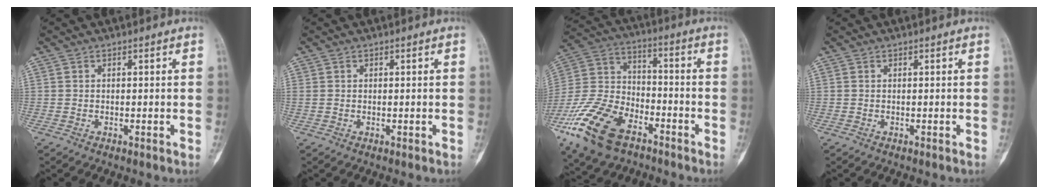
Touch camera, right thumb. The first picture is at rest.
{"total": 0.8, "force": [0.0, 0.6, 0.6], "torque": [-0.017, 0.007, 0.004]}
{"total": 19.3, "force": [-11.0, 10.6, 11.7], "torque": [-0.239, 0.047, -0.209]}
{"total": 0.0}